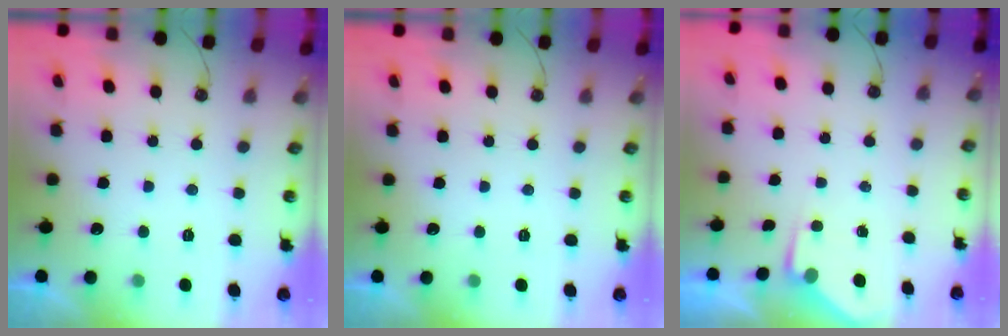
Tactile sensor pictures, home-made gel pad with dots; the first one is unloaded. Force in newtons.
{"total": 0.0}
{"total": 2.7, "press": 2.6, "slide": 0.4}